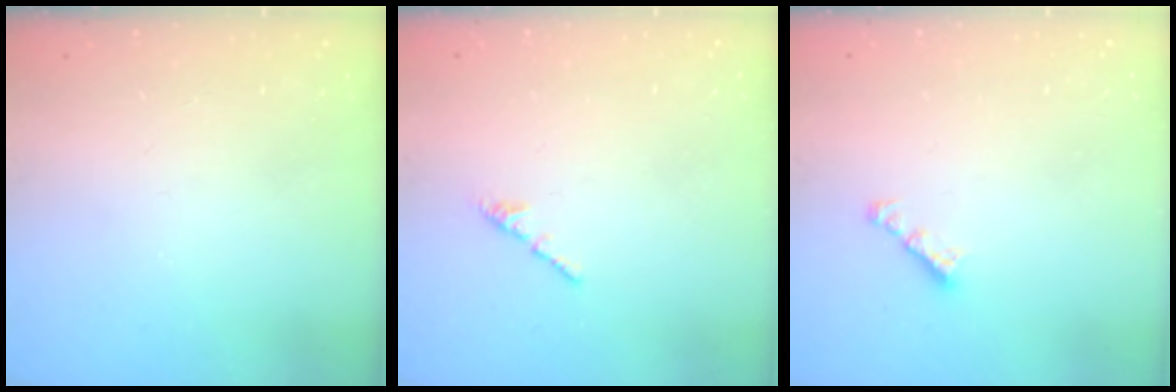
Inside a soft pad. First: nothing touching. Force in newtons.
{"total": 1.3, "press": 1.2, "slide": 0.4}
{"total": 2.2, "press": 2.1, "slide": 0.6}